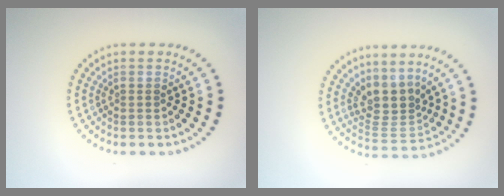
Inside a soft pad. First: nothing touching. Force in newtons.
{"total": 3.3, "press": 2.4, "slide": 2.2}